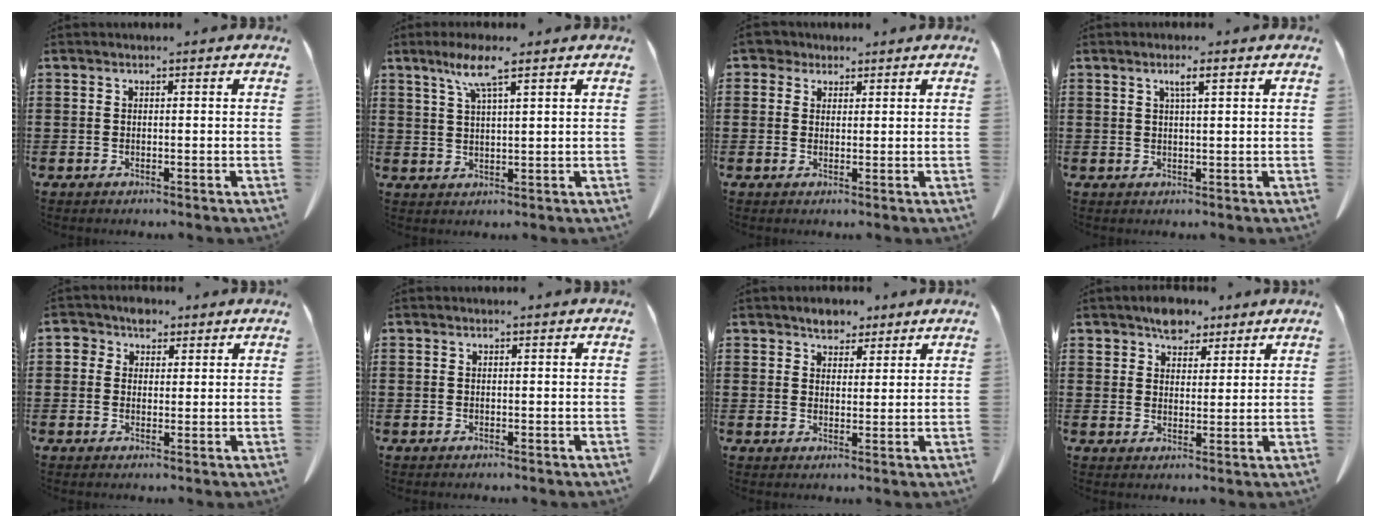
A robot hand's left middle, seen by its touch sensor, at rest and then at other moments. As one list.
[{"total": 5.7, "force": [3.6, 0.4, 4.4], "torque": [-0.095, 0.004, 0.061]}, {"total": 2.8, "force": [2.2, 1.7, 0.7], "torque": [-0.024, 0.010, 0.041]}, {"total": 2.2, "force": [1.1, 0.2, 1.9], "torque": [-0.039, 0.003, 0.017]}, {"total": 3.7, "force": [2.2, 2.8, 1.0], "torque": [-0.025, 0.012, 0.039]}, {"total": 0.0}, {"total": 3.6, "force": [3.1, 1.8, 0.1], "torque": [-0.008, 0.000, 0.057]}, {"total": 5.1, "force": [4.2, 2.7, 1.0], "torque": [-0.026, 0.003, 0.078]}]